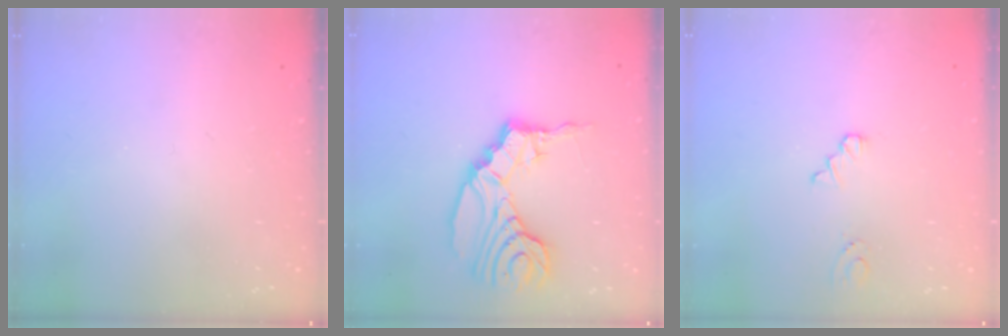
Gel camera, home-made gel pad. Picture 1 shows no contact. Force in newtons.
{"total": 14.6, "press": 14.5, "slide": 1.3}
{"total": 1.0, "press": 1.0, "slide": 0.1}